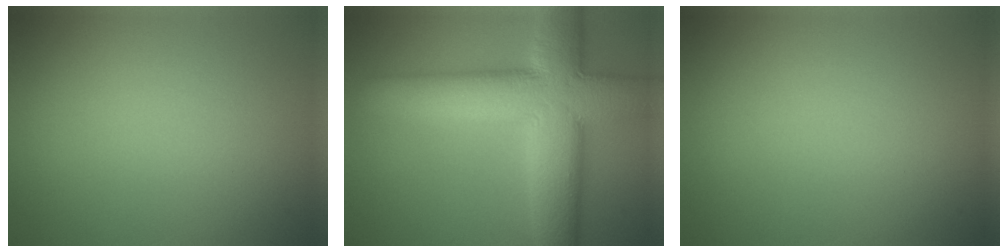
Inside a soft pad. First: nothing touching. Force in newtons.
{"total": 12.1, "press": 12.0, "slide": 0.8}
{"total": 0.0}